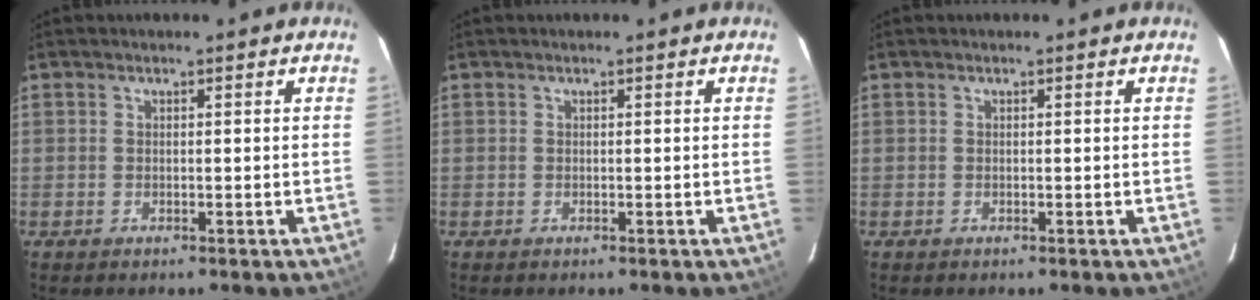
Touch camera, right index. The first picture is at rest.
{"total": 0.0}
{"total": 0.0}